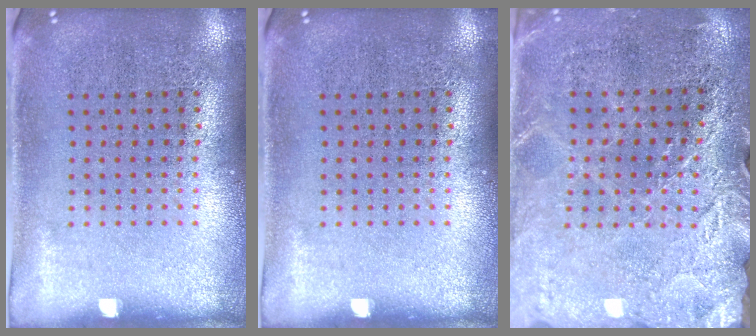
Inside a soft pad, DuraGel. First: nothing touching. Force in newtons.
{"total": 0.0}
{"total": 2.8, "press": 2.7, "slide": 0.6}